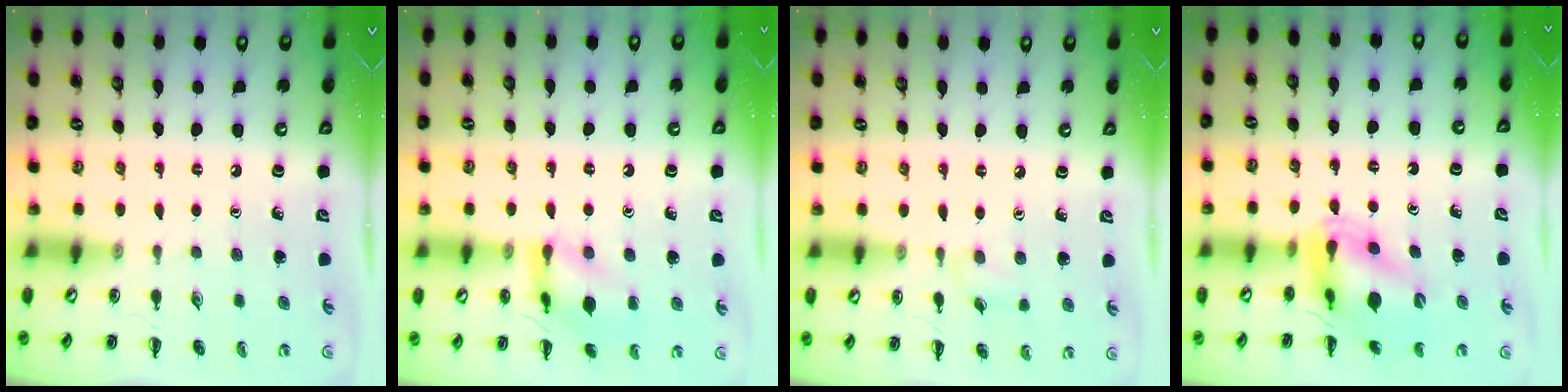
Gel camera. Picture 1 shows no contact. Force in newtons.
{"total": 11.8, "press": 11.8, "slide": 1.0}
{"total": 3.2, "press": 2.9, "slide": 1.3}
{"total": 12.4, "press": 11.9, "slide": 3.4}